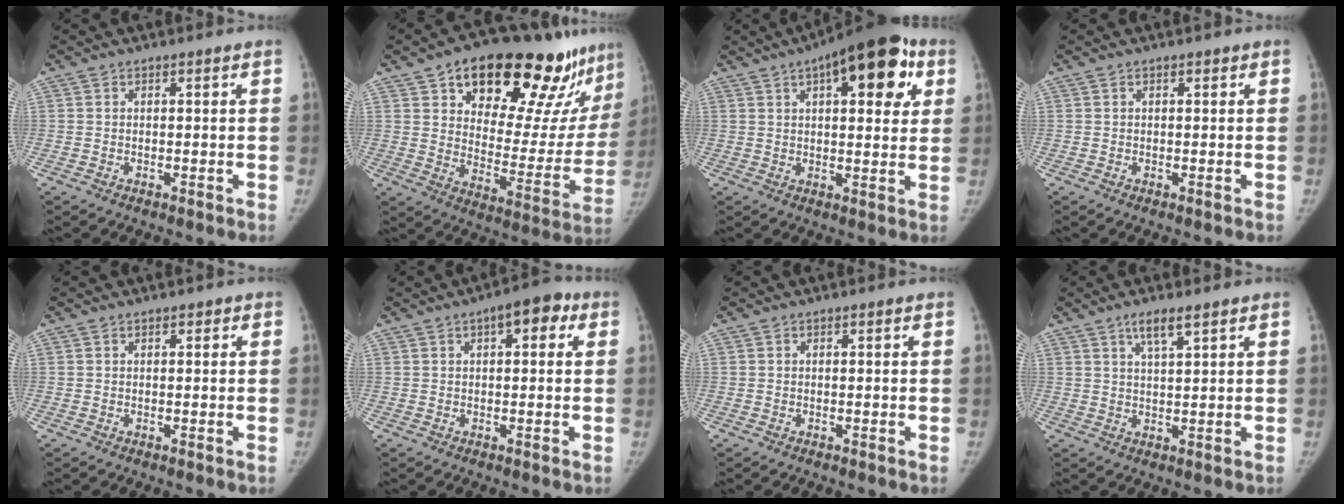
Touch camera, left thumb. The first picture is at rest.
{"total": 28.5, "force": [19.1, 11.7, 17.7], "torque": [-0.209, -0.067, 0.271]}
{"total": 17.7, "force": [7.4, 7.4, 14.3], "torque": [-0.162, 0.004, 0.096]}
{"total": 0.0}
{"total": 0.7, "force": [0.4, 0.5, 0.3], "torque": [0.003, -0.001, 0.001]}
{"total": 6.2, "force": [2.4, 2.9, 4.9], "torque": [-0.044, 0.010, 0.023]}
{"total": 0.0}
{"total": 4.0, "force": [2.6, 0.7, 2.9], "torque": [-0.056, -0.012, 0.051]}